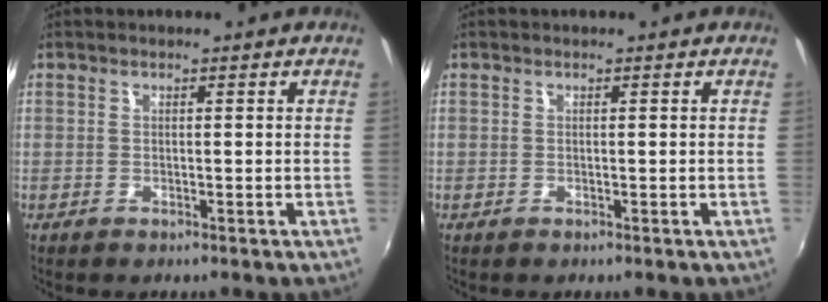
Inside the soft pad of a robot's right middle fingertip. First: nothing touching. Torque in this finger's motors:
{"motor_torque": [0.25, -0.25, 0.03, 0.01]}